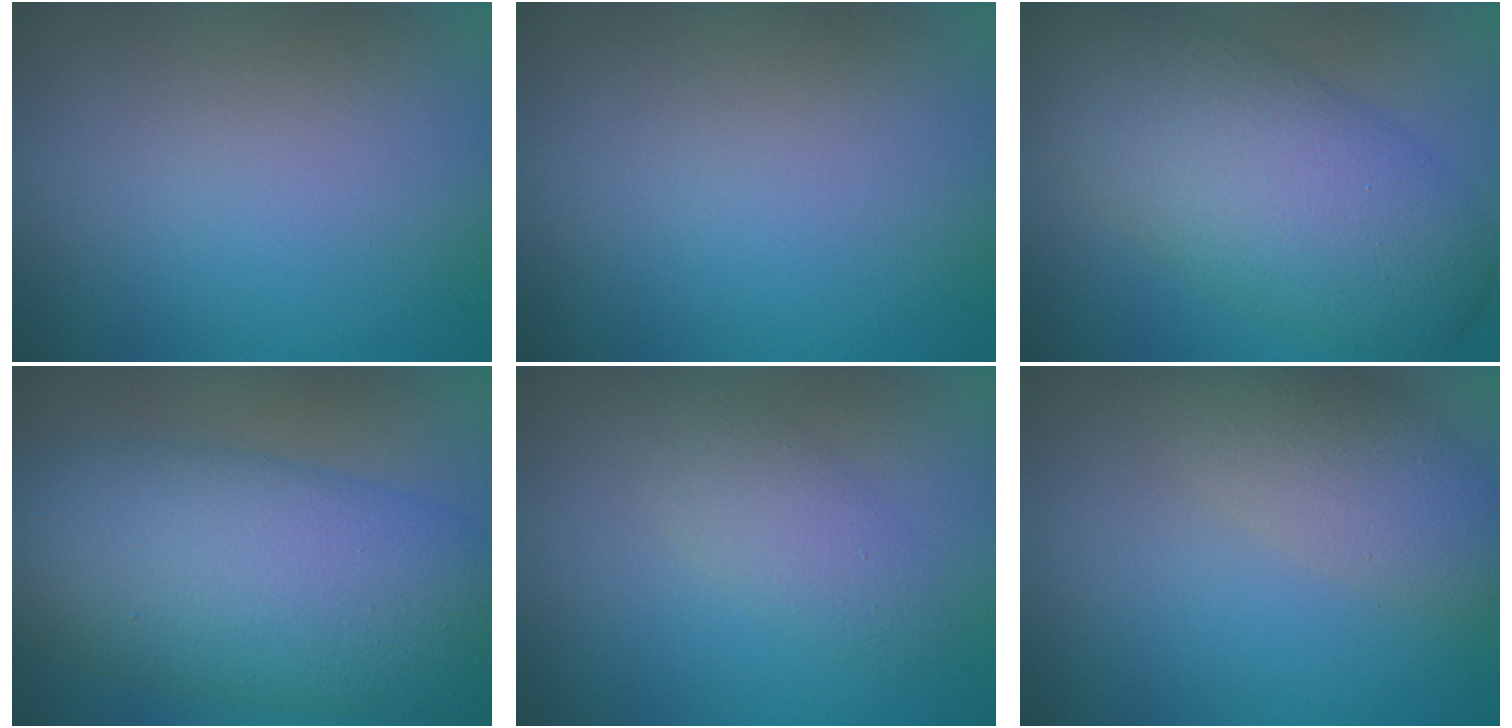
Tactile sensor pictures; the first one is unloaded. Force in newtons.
{"total": 0.0}
{"total": 10.0, "press": 10.0, "slide": 0.4}
{"total": 11.8, "press": 11.8, "slide": 0.1}
{"total": 2.8, "press": 2.8, "slide": 0.2}
{"total": 3.9, "press": 3.9, "slide": 0.1}